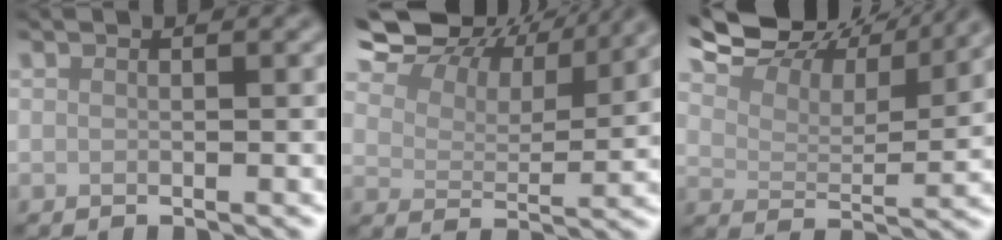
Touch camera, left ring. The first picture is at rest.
{"total": 11.2, "force": [8.9, 4.4, 5.2], "torque": [-0.104, 0.010, 0.115]}
{"total": 11.7, "force": [9.9, 3.5, 5.1], "torque": [-0.103, 0.012, 0.124]}